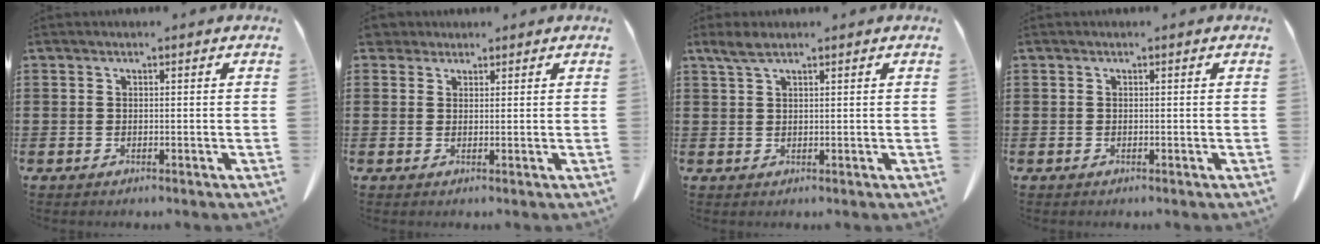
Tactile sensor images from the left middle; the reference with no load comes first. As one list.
[{"total": 2.4, "force": [2.0, 1.2, 0.5], "torque": [-0.018, 0.009, 0.039]}, {"total": 2.5, "force": [1.6, 0.7, 1.8], "torque": [-0.039, 0.003, 0.030]}, {"total": 0.0}]